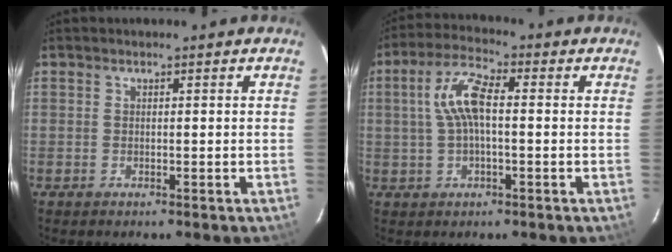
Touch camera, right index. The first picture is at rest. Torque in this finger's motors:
{"motor_torque": [0.70, -0.37, 0.63, 0.16]}